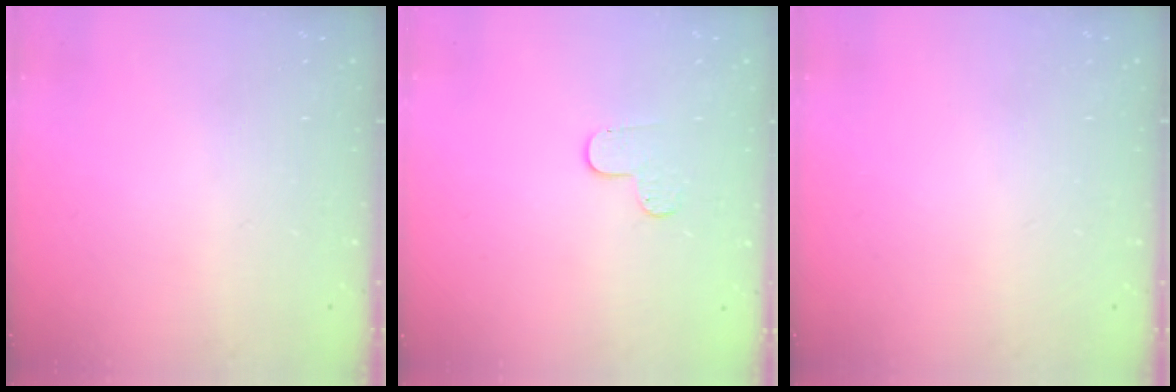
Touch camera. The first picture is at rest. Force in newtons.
{"total": 3.8, "press": 3.8, "slide": 0.4}
{"total": 0.0}